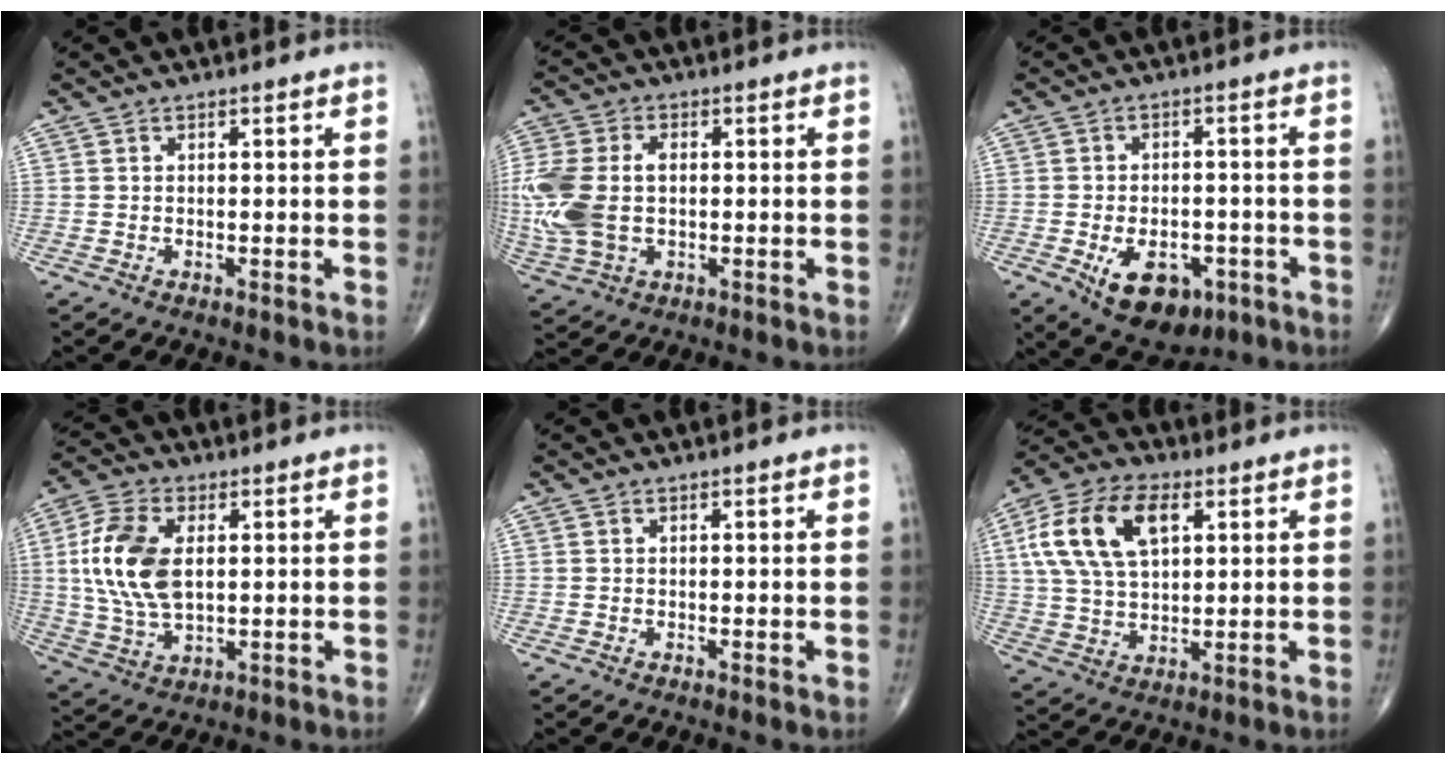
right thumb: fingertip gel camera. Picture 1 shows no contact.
{"total": 14.8, "force": [-0.2, 9.6, 11.2], "torque": [-0.286, 0.004, 0.003]}
{"total": 11.3, "force": [-4.6, 7.0, 7.6], "torque": [-0.097, 0.013, -0.058]}
{"total": 13.7, "force": [1.9, 7.7, 11.1], "torque": [-0.230, -0.002, 0.039]}
{"total": 0.0}
{"total": 16.0, "force": [5.0, 9.1, 12.1], "torque": [-0.227, 0.007, 0.091]}